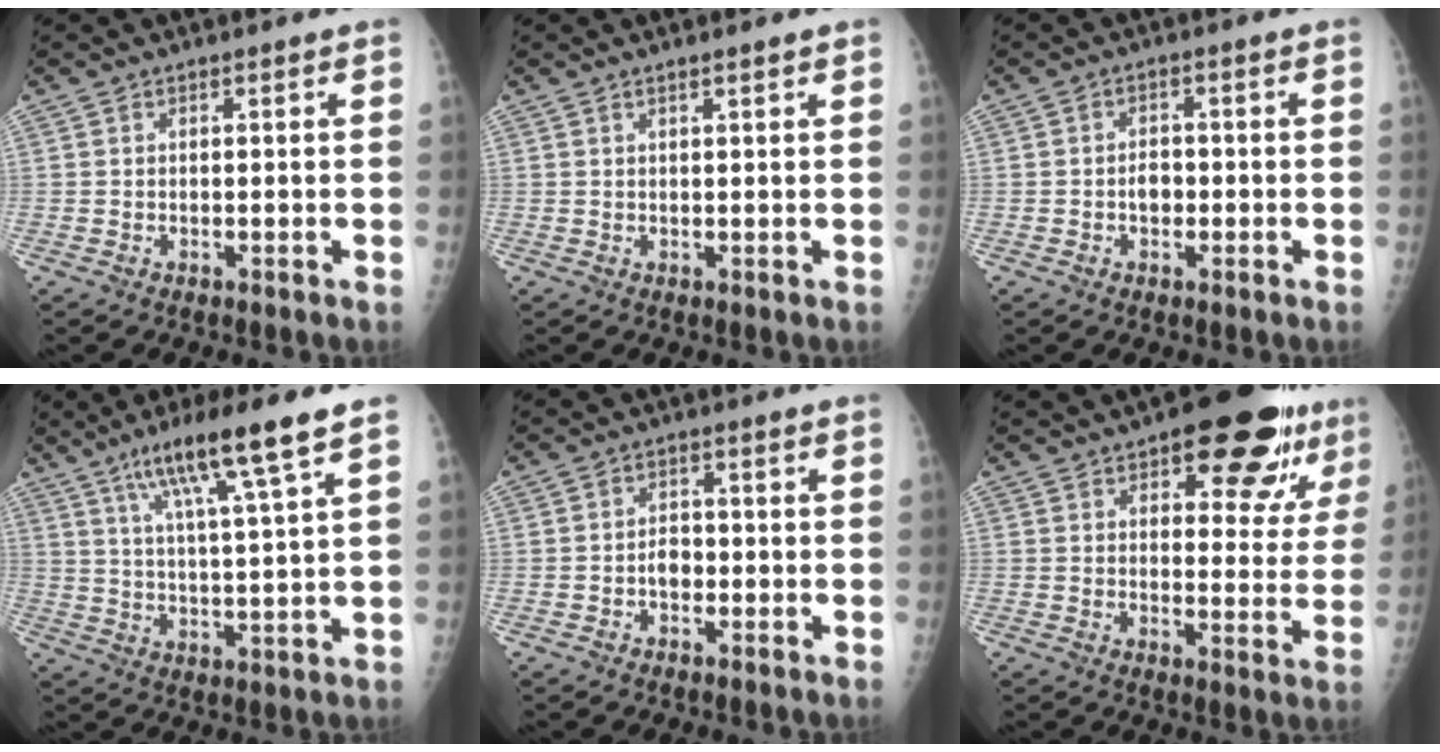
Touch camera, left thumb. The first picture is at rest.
{"total": 1.4, "force": [1.0, 0.1, 1.0], "torque": [-0.014, -0.001, 0.017]}
{"total": 2.8, "force": [-0.7, 2.1, 1.7], "torque": [-0.015, 0.010, -0.015]}
{"total": 13.5, "force": [8.0, 0.7, 10.9], "torque": [-0.192, -0.023, 0.137]}
{"total": 3.1, "force": [-1.0, 2.2, 1.8], "torque": [-0.016, 0.013, -0.022]}
{"total": 16.1, "force": [9.0, 6.8, 11.5], "torque": [-0.099, -0.030, 0.117]}